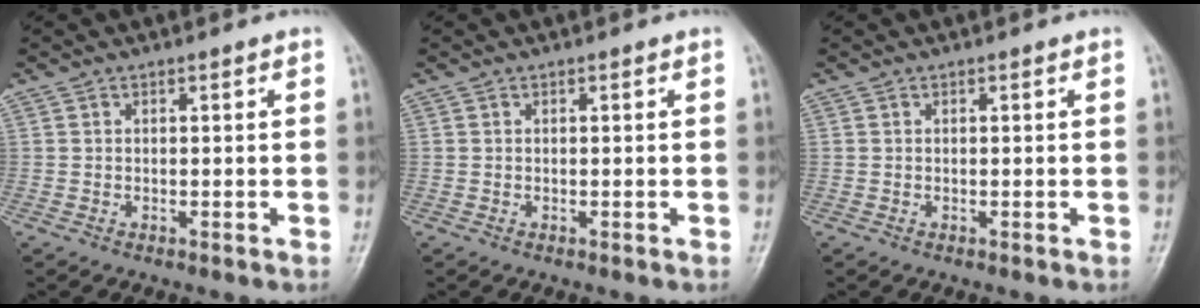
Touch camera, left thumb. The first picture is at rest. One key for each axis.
{"total": 0.0}
{"total": 0.0}